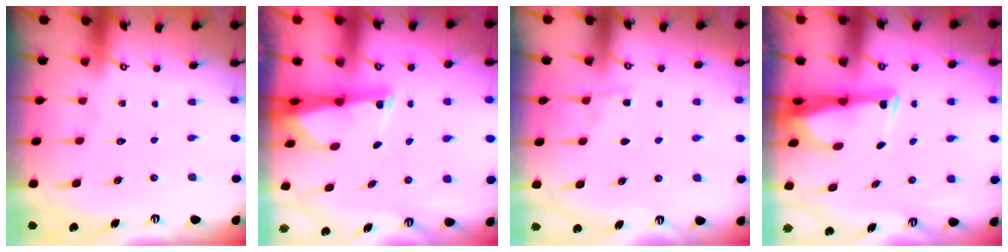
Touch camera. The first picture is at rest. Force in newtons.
{"total": 2.7, "press": 2.6, "slide": 0.5}
{"total": 4.2, "press": 4.1, "slide": 0.6}
{"total": 2.8, "press": 2.7, "slide": 1.0}